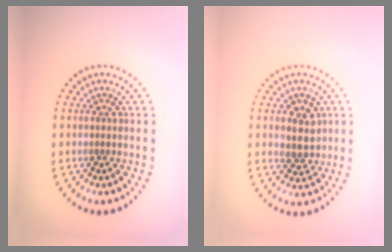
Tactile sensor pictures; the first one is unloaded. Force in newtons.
{"total": 2.8, "press": 2.7, "slide": 0.9}